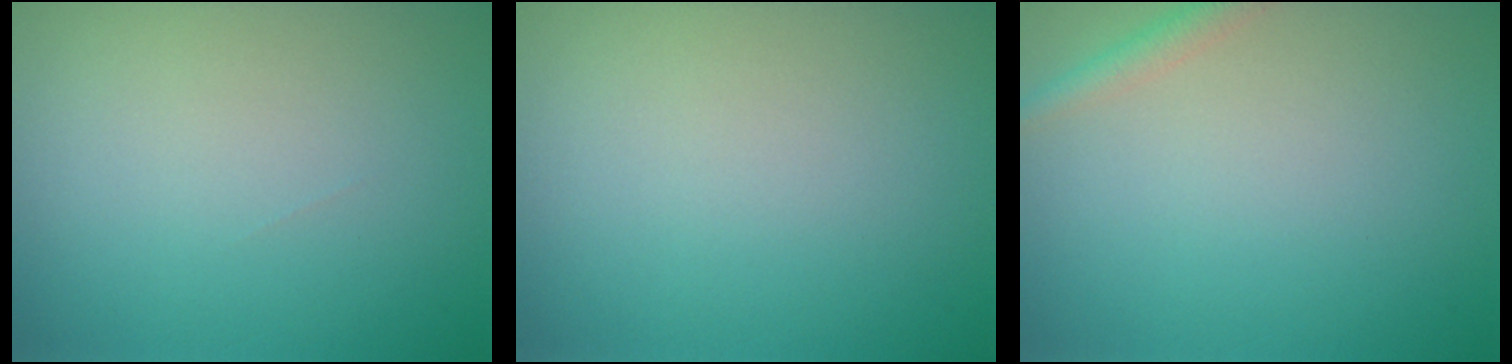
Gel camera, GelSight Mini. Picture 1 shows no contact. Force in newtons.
{"total": 0.0}
{"total": 1.8, "press": 1.8, "slide": 0.1}